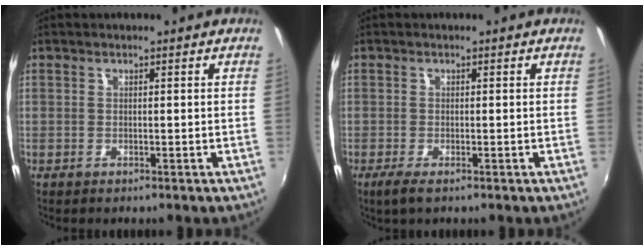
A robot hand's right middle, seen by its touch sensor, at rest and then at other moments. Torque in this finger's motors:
{"motor_torque": [0.46, -0.45, 0.00, 0.00]}